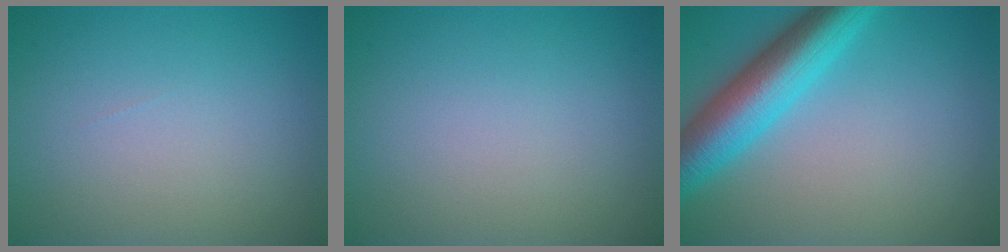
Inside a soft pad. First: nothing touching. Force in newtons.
{"total": 0.0}
{"total": 7.5, "press": 7.4, "slide": 0.2}